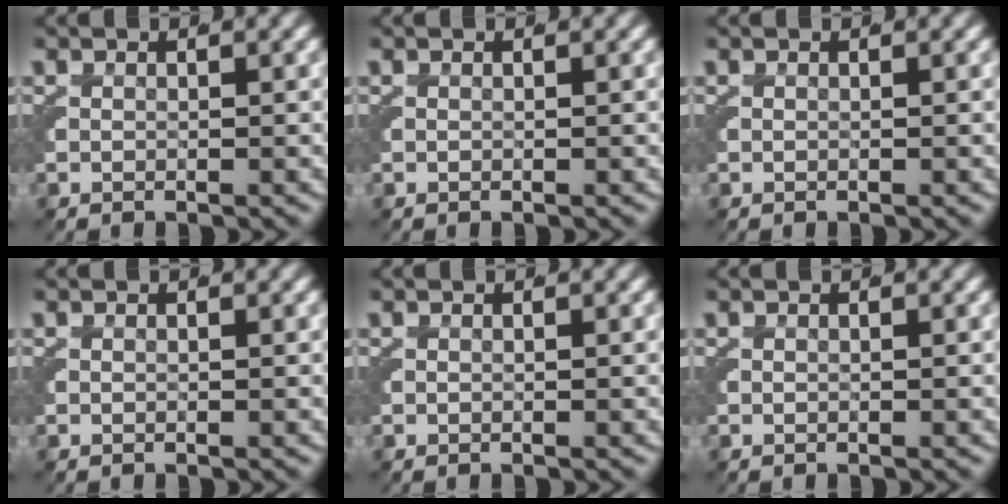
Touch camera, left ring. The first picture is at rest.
{"total": 0.0}
{"total": 0.0}
{"total": 0.0}
{"total": 0.0}
{"total": 0.0}